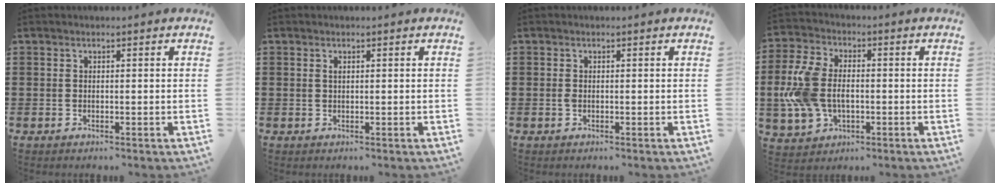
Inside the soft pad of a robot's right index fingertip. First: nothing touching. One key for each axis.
{"total": 0.6, "fx": 0.2, "fy": 0.2, "fz": 0.5, "tx": -0.010, "ty": 0.000, "tz": 0.005}
{"total": 0.8, "fx": -0.2, "fy": 0.3, "fz": 0.7, "tx": -0.022, "ty": -0.004, "tz": -0.006}
{"total": 9.7, "fx": -0.9, "fy": 6.4, "fz": 7.2, "tx": -0.192, "ty": 0.000, "tz": -0.025}